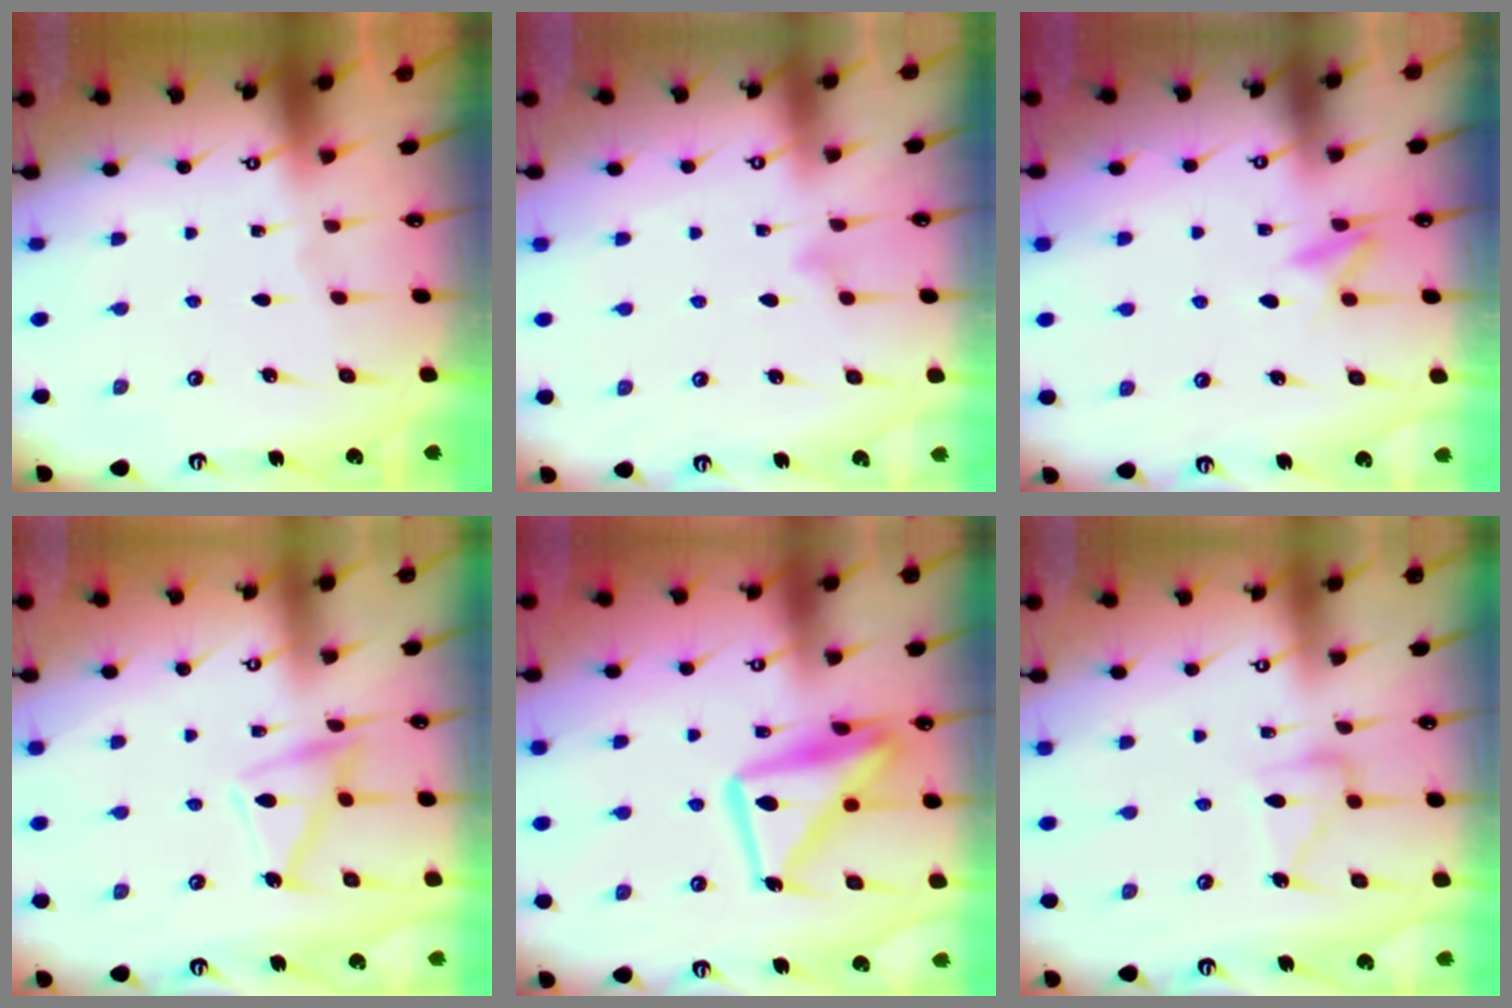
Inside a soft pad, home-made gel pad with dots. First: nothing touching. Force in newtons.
{"total": 3.8, "press": 3.8, "slide": 0.4}
{"total": 8.6, "press": 8.5, "slide": 1.0}
{"total": 12.7, "press": 12.7, "slide": 0.9}
{"total": 15.8, "press": 15.8, "slide": 1.5}
{"total": 9.5, "press": 9.5, "slide": 0.7}